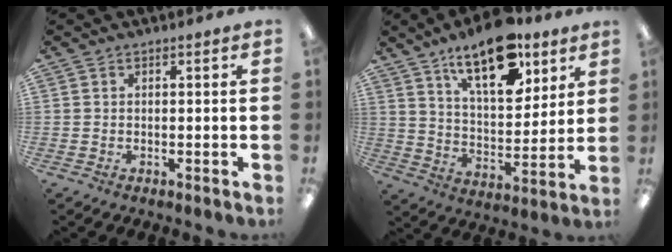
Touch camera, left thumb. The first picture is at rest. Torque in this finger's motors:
{"motor_torque": [0.39, 0.53, 1.32, -1.45, 0.12]}